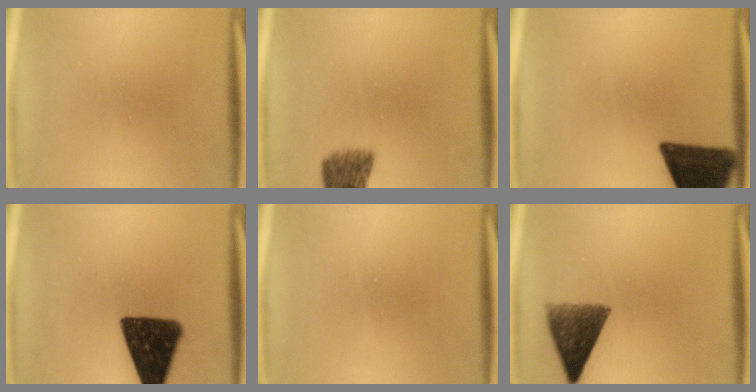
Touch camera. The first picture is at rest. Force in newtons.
{"total": 6.0}
{"total": 14.7}
{"total": 15.2}
{"total": 0.0}
{"total": 9.0}